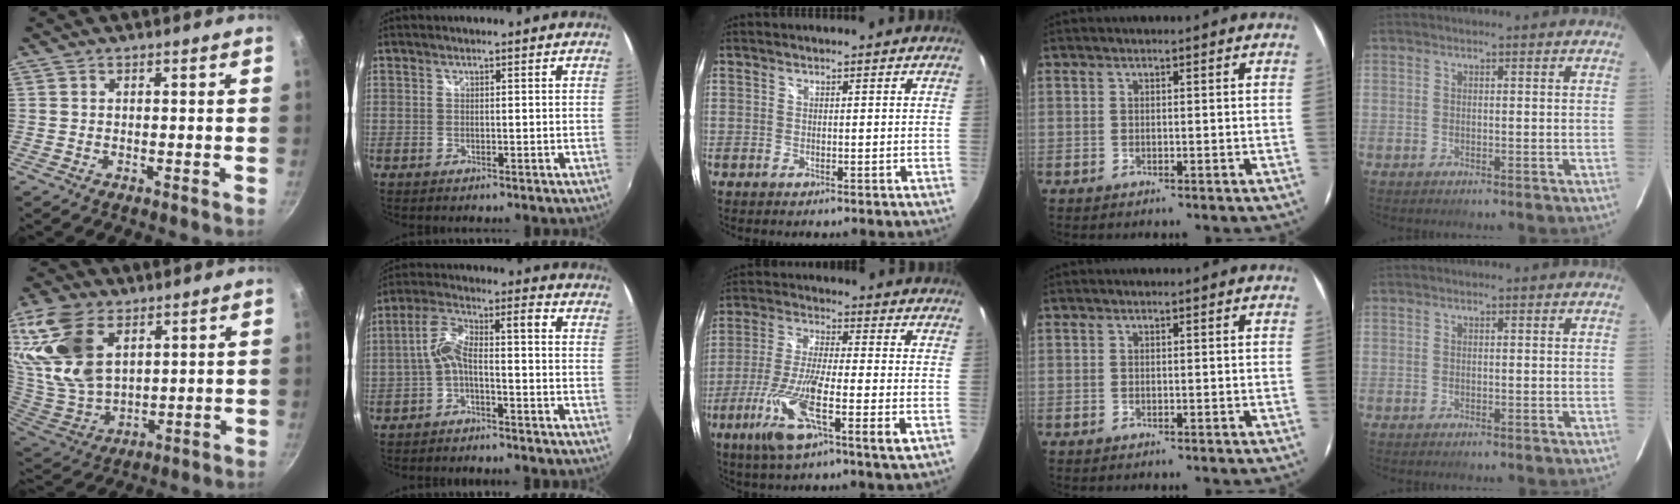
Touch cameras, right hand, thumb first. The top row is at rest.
{"thumb": {"total": 19.6, "force": [8.4, 11.8, 13.2], "torque": [-0.265, -0.030, 0.177]}, "index": {"total": 7.7, "force": [-2.9, 2.2, 6.8], "torque": [-0.151, 0.020, -0.051]}, "middle": {"total": 14.5, "force": [-4.8, 2.1, 13.5], "torque": [-0.274, -0.022, -0.089]}}